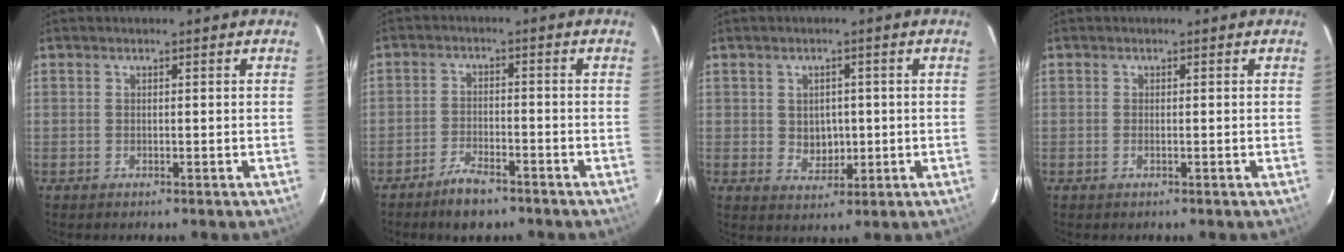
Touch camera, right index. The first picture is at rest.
{"total": 6.0, "force": [-4.6, 2.2, 3.0], "torque": [-0.077, 0.003, -0.081]}
{"total": 4.6, "force": [-0.1, 3.9, 2.4], "torque": [-0.039, 0.001, 0.008]}
{"total": 0.7, "force": [-0.2, 0.2, 0.6], "torque": [-0.013, 0.001, -0.005]}